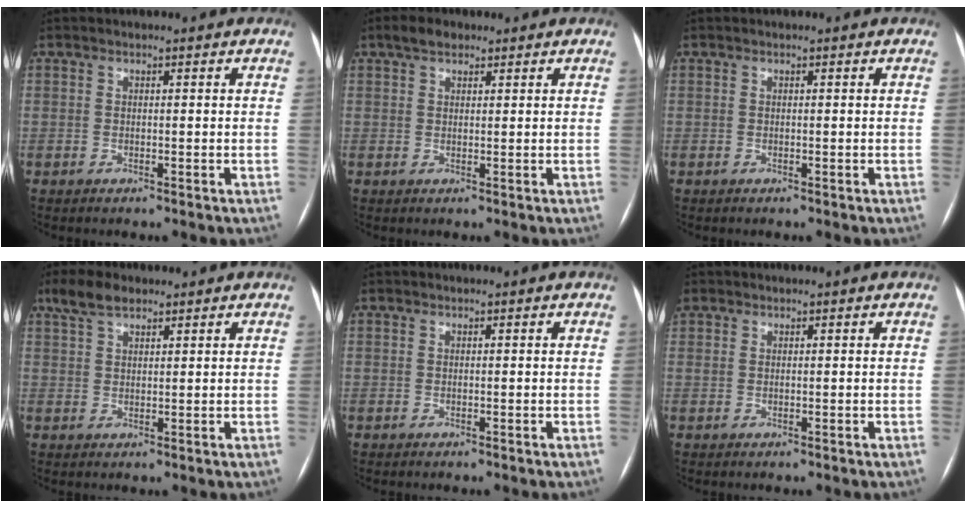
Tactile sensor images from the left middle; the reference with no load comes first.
{"total": 3.0, "force": [2.1, 1.5, 1.5], "torque": [-0.031, 0.014, 0.036]}
{"total": 0.0}
{"total": 4.7, "force": [3.4, 1.8, 2.7], "torque": [-0.063, 0.020, 0.070]}
{"total": 2.9, "force": [-1.4, -2.3, -1.1], "torque": [0.024, -0.014, -0.023]}
{"total": 1.8, "force": [-0.8, -1.5, -0.8], "torque": [0.015, -0.005, -0.008]}